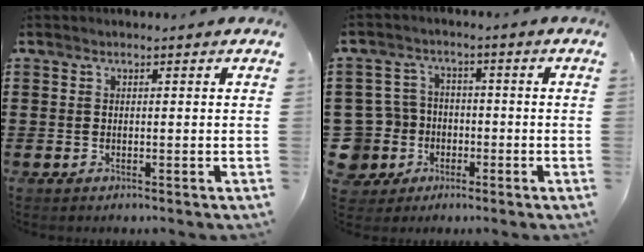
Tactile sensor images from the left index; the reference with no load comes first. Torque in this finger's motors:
{"motor_torque": [0.08, 0.07, 0.00, -0.03]}